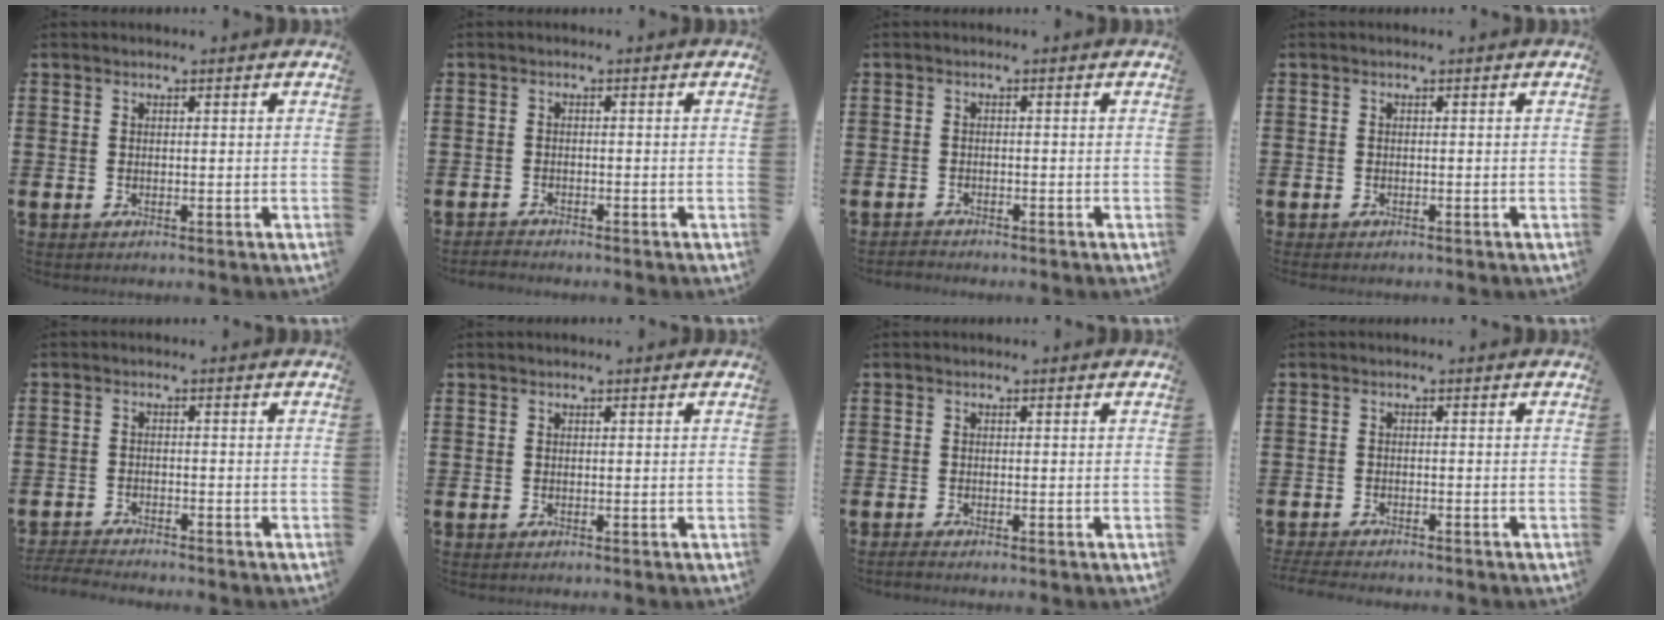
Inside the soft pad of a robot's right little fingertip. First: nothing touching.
{"total": 1.0, "force": [-0.9, 0.1, 0.0], "torque": [-0.004, 0.001, -0.019]}
{"total": 0.9, "force": [-0.8, 0.1, -0.1], "torque": [-0.003, 0.001, -0.018]}
{"total": 0.0}
{"total": 2.0, "force": [-2.0, 0.1, 0.1], "torque": [-0.004, 0.003, -0.043]}
{"total": 0.0}
{"total": 0.5, "force": [-0.4, 0.0, 0.3], "torque": [-0.006, -0.002, -0.007]}
{"total": 1.5, "force": [-1.4, 0.2, 0.3], "torque": [-0.008, 0.003, -0.029]}